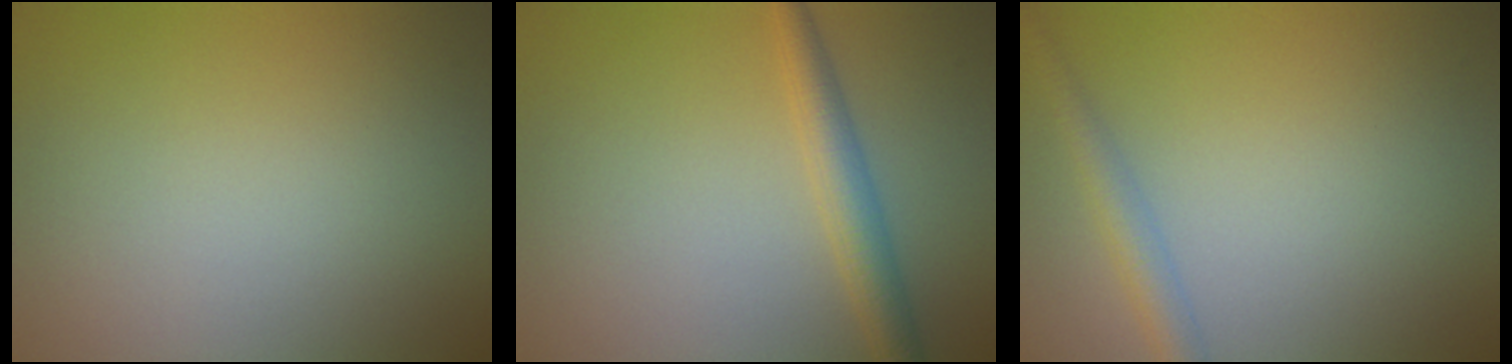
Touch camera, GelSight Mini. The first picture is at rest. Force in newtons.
{"total": 2.8, "press": 2.8, "slide": 0.0}
{"total": 2.4, "press": 2.4, "slide": 0.1}